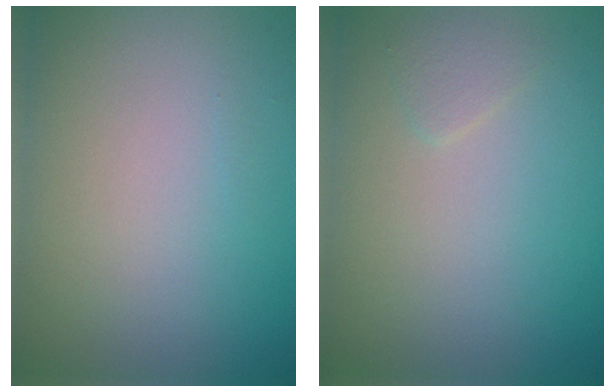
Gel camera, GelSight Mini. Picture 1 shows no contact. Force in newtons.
{"total": 0.8, "press": 0.8, "slide": 0.1}